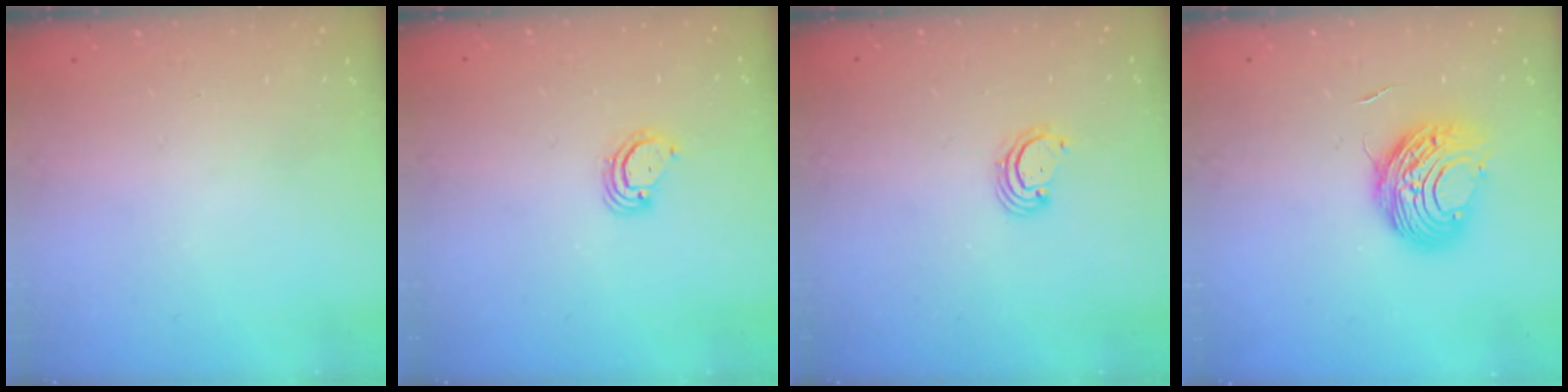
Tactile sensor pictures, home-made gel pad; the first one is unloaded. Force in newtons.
{"total": 2.9, "press": 2.9, "slide": 0.2}
{"total": 2.7, "press": 2.7, "slide": 0.3}
{"total": 9.5, "press": 9.5, "slide": 0.7}